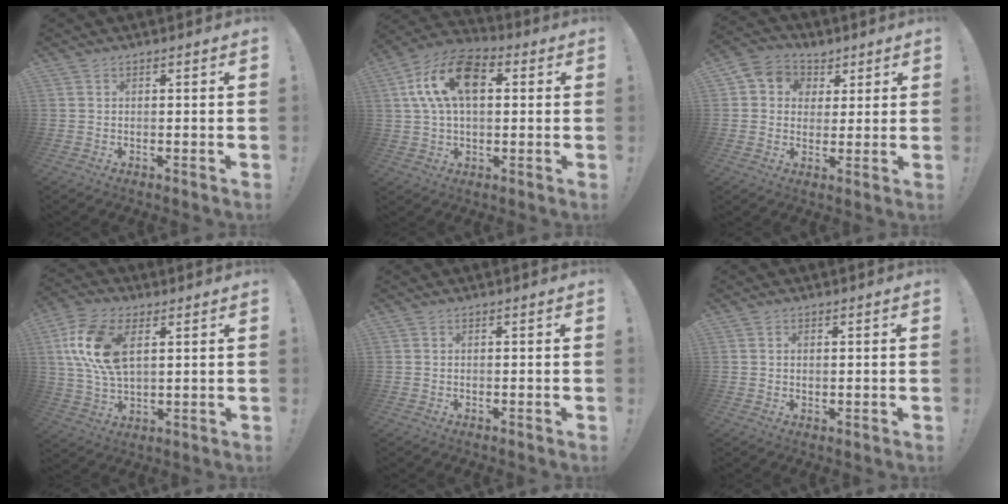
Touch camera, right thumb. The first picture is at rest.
{"total": 16.1, "force": [4.4, 9.4, 12.2], "torque": [-0.226, 0.006, 0.077]}
{"total": 7.2, "force": [1.8, 6.7, 2.1], "torque": [-0.035, -0.001, 0.042]}
{"total": 15.4, "force": [4.8, 9.1, 11.4], "torque": [-0.237, -0.003, 0.090]}
{"total": 0.0}
{"total": 0.8, "force": [0.6, 0.5, 0.3], "torque": [-0.002, -0.001, 0.011]}